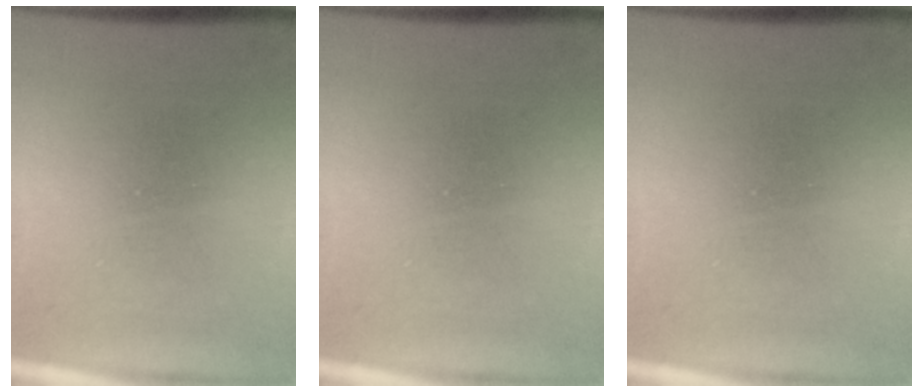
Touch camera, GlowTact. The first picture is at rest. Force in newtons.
{"total": 0.0}
{"total": 0.0}